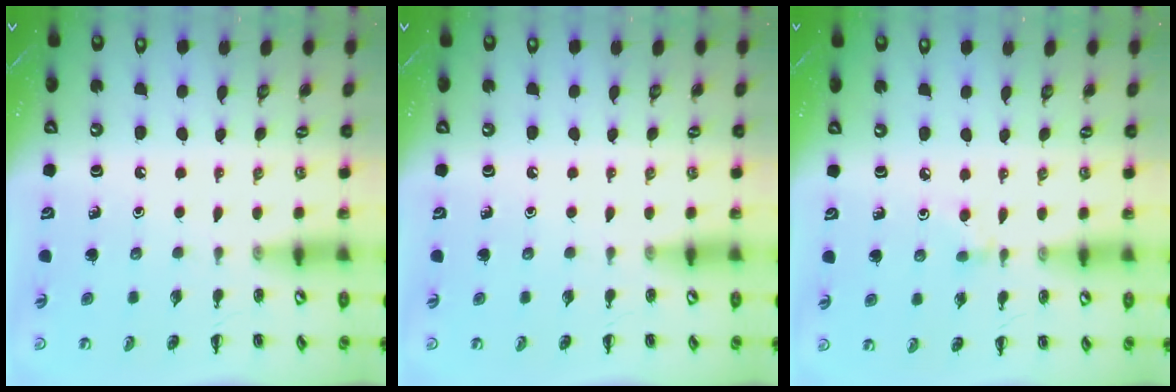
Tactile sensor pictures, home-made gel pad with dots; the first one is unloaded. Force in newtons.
{"total": 0.0}
{"total": 4.4, "press": 4.2, "slide": 1.5}